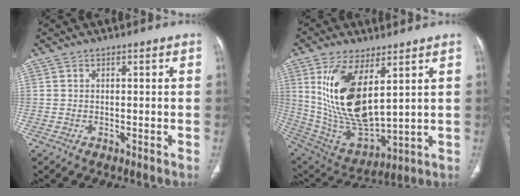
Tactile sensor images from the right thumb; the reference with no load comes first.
{"total": 18.8, "force": [6.2, 8.3, 15.7], "torque": [-0.294, -0.030, 0.141]}